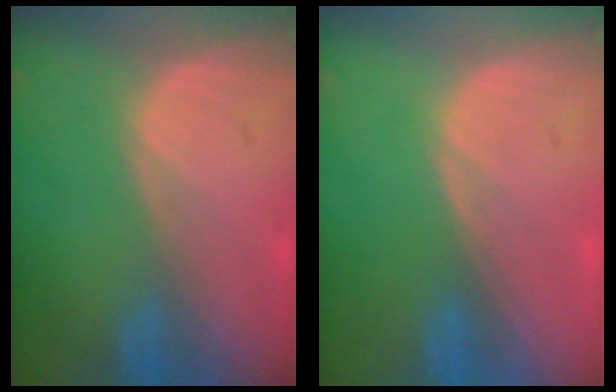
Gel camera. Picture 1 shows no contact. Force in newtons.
{"total": 0.0}